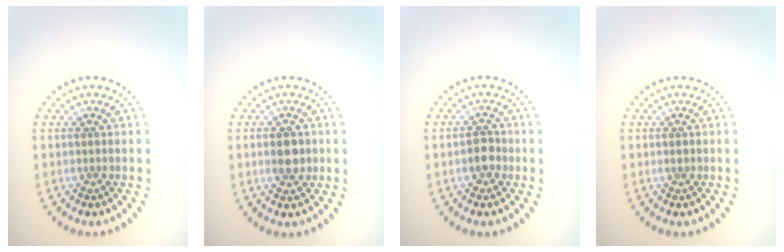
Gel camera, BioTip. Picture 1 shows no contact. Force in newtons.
{"total": 2.9, "press": 2.9, "slide": 0.0}
{"total": 1.9, "press": 1.9, "slide": 0.6}
{"total": 0.6, "press": 0.6, "slide": 0.1}